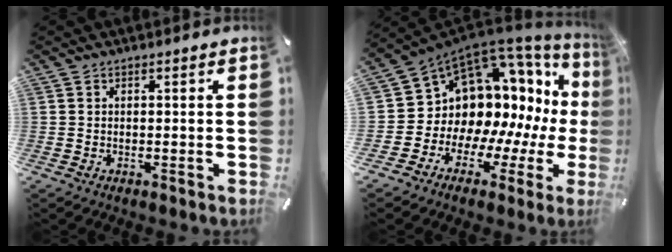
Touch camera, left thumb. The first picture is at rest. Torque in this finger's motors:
{"motor_torque": [0.64, 0.89, 1.19, 0.71, 0.04]}